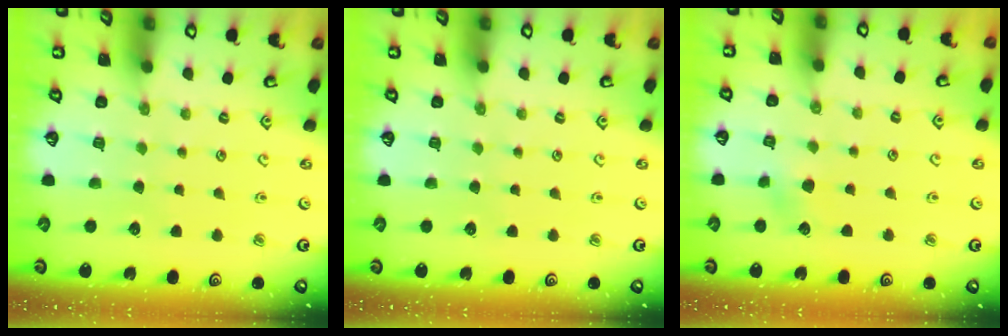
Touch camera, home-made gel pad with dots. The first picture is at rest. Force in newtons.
{"total": 0.0}
{"total": 3.6, "press": 3.6, "slide": 0.7}